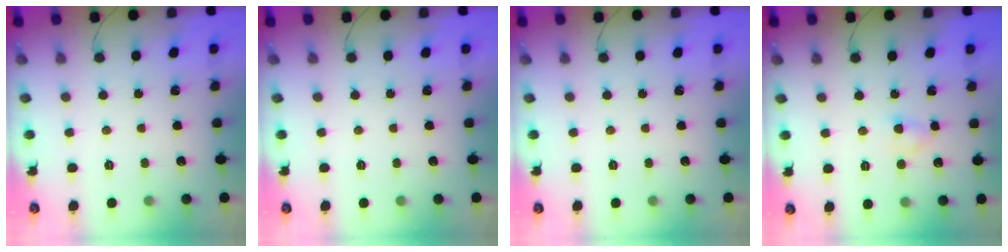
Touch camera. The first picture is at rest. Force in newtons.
{"total": 0.0}
{"total": 0.0}
{"total": 2.6, "press": 2.5, "slide": 0.9}